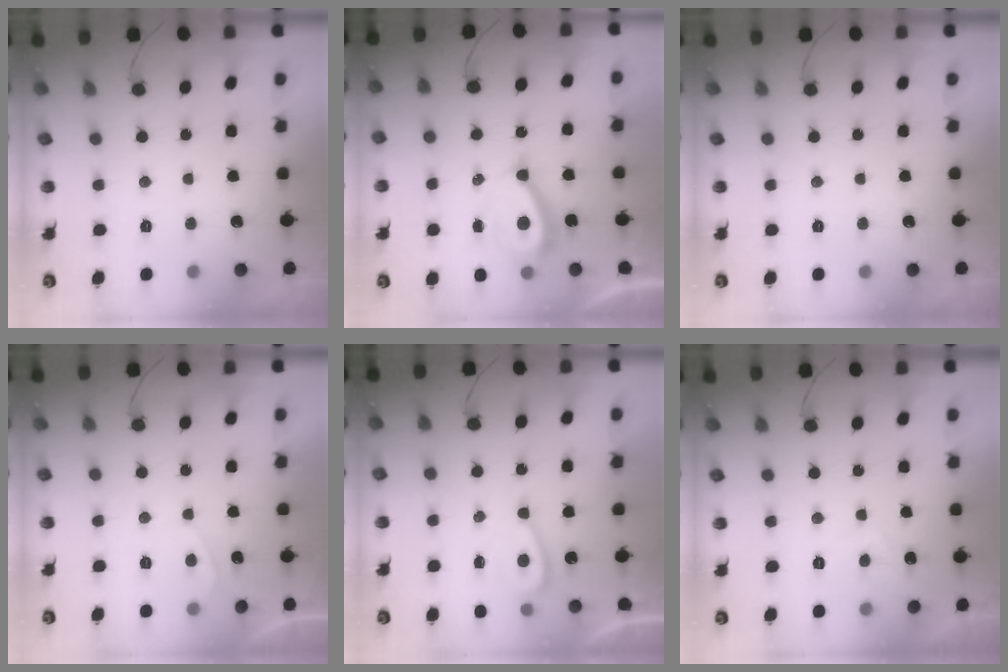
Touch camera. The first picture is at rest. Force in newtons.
{"total": 7.2, "press": 7.2, "slide": 0.2}
{"total": 0.0}
{"total": 1.1, "press": 1.0, "slide": 0.5}
{"total": 3.9, "press": 3.8, "slide": 0.5}
{"total": 2.3, "press": 2.2, "slide": 0.7}